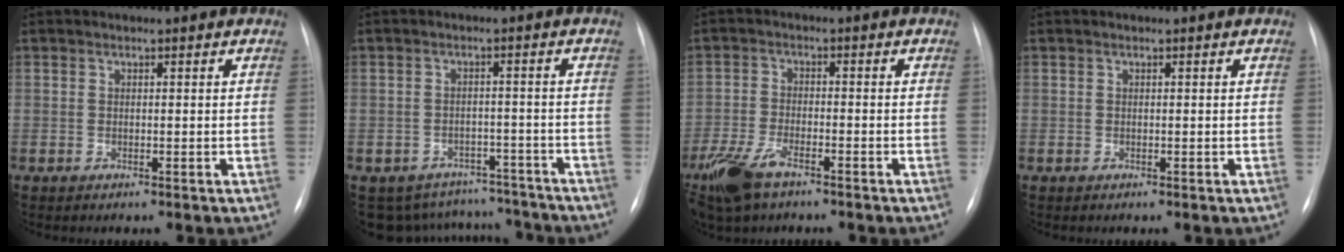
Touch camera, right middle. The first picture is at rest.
{"total": 10.1, "force": [-9.2, 4.2, 0.1], "torque": [0.001, 0.030, -0.111]}
{"total": 7.6, "force": [-5.3, 2.6, 4.8], "torque": [-0.109, -0.015, -0.098]}
{"total": 0.0}